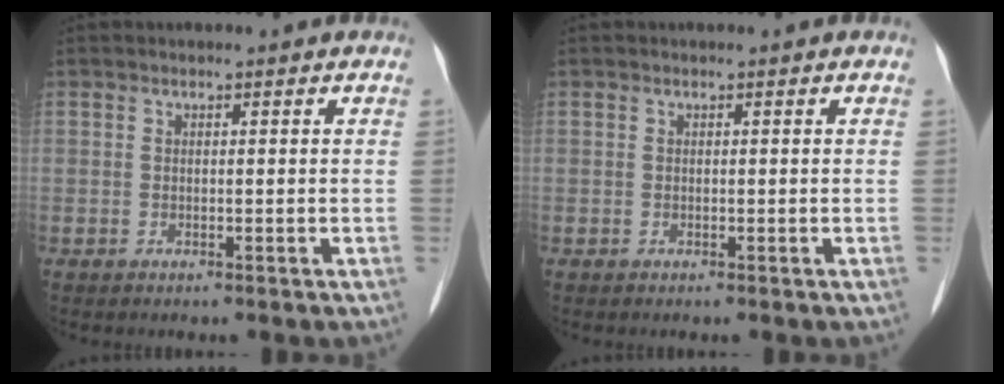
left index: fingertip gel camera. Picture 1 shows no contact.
{"total": 0.0}